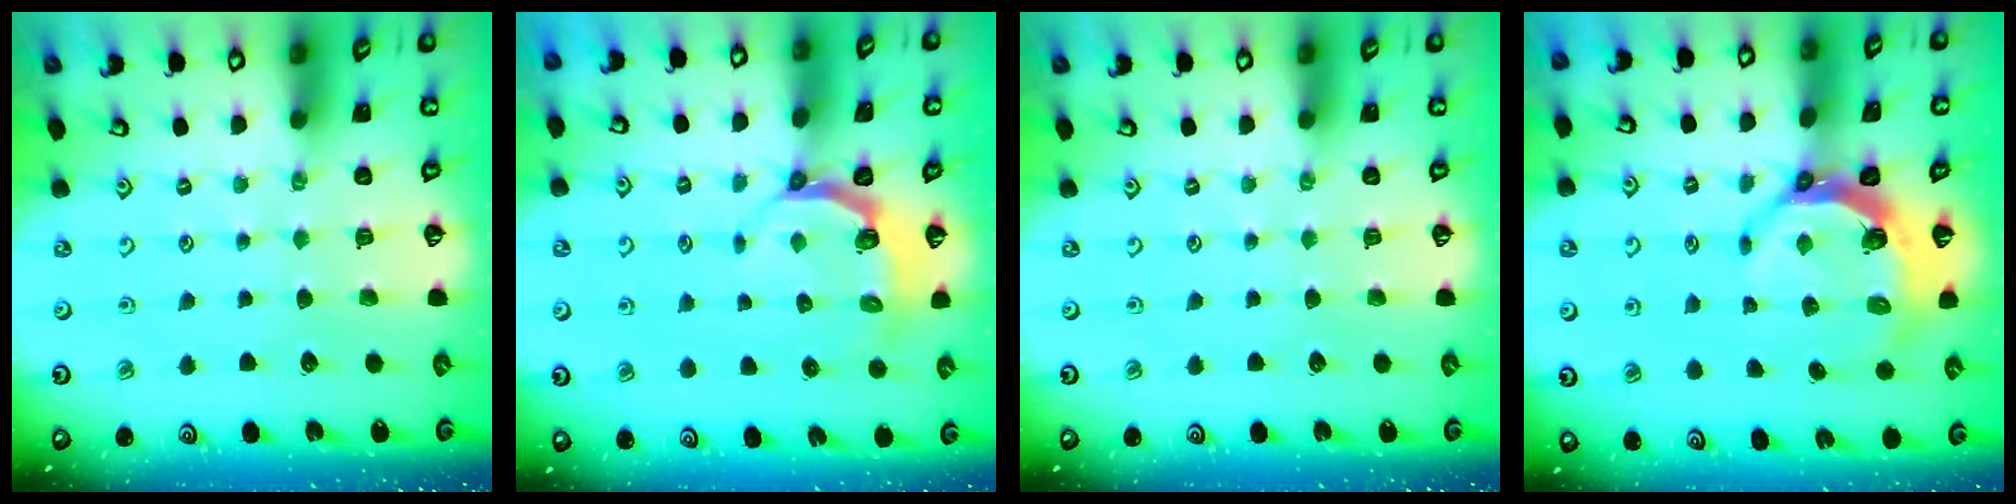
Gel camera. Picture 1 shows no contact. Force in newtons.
{"total": 5.4, "press": 4.7, "slide": 2.7}
{"total": 0.0}
{"total": 6.5, "press": 5.3, "slide": 3.8}